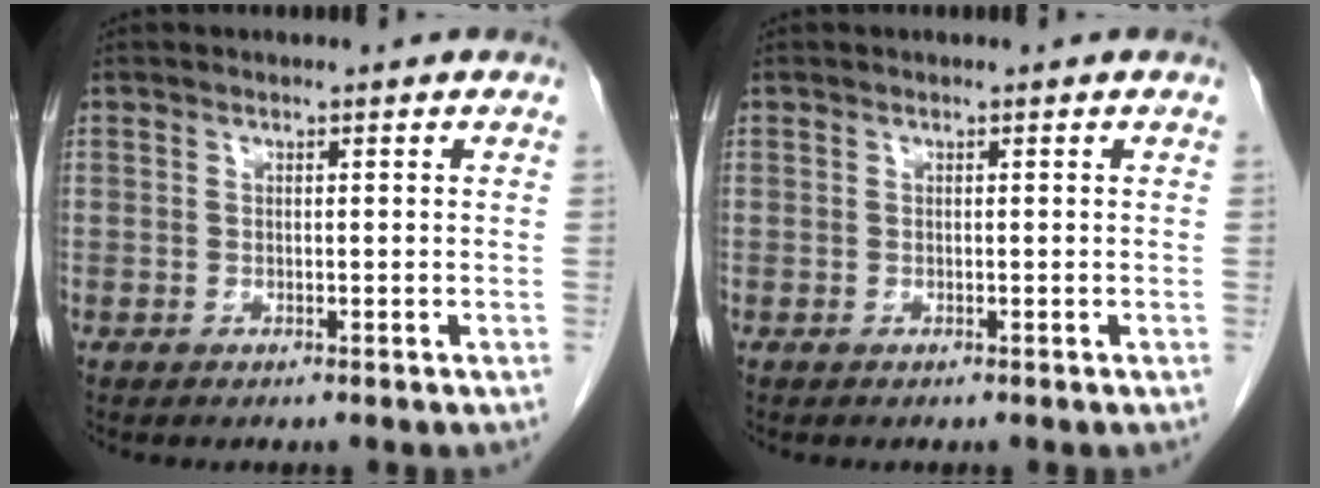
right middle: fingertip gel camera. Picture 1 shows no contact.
{"total": 0.0}